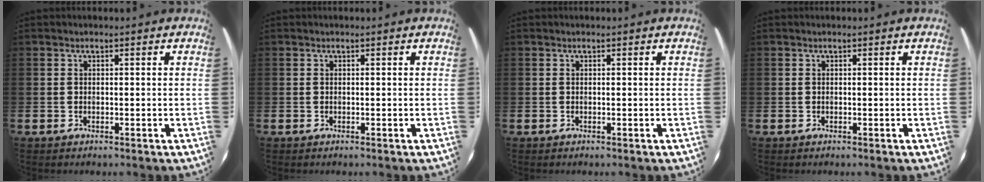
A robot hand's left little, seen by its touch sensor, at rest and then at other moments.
{"total": 0.0}
{"total": 0.0}
{"total": 0.0}